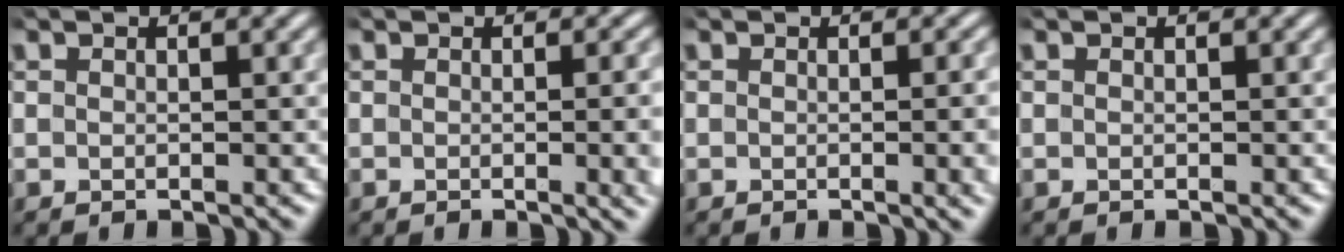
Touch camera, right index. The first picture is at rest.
{"total": 3.0, "force": [-0.1, 0.8, 2.9], "torque": [-0.023, 0.012, -0.010]}
{"total": 2.2, "force": [-0.1, 0.4, 2.2], "torque": [-0.018, 0.010, -0.008]}
{"total": 0.0}